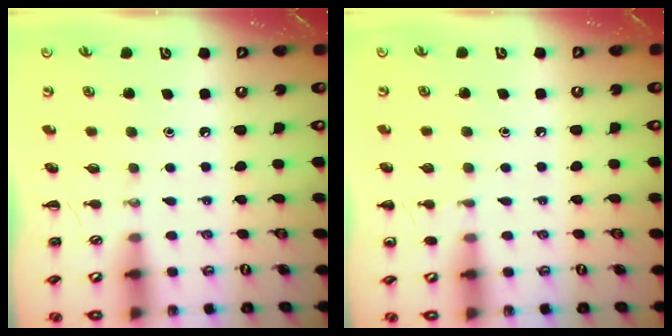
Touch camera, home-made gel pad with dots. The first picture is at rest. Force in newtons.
{"total": 4.7, "press": 4.5, "slide": 1.5}